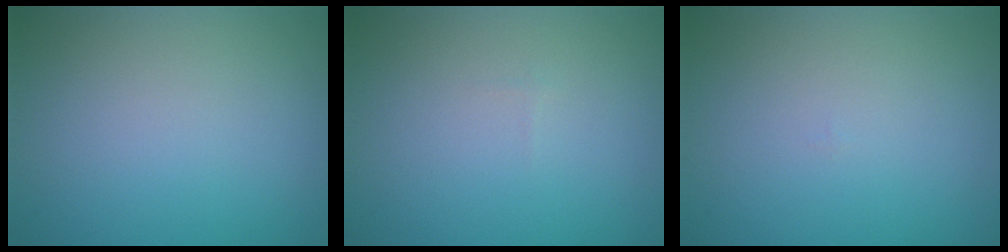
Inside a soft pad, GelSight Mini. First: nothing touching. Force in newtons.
{"total": 0.0}
{"total": 0.0}